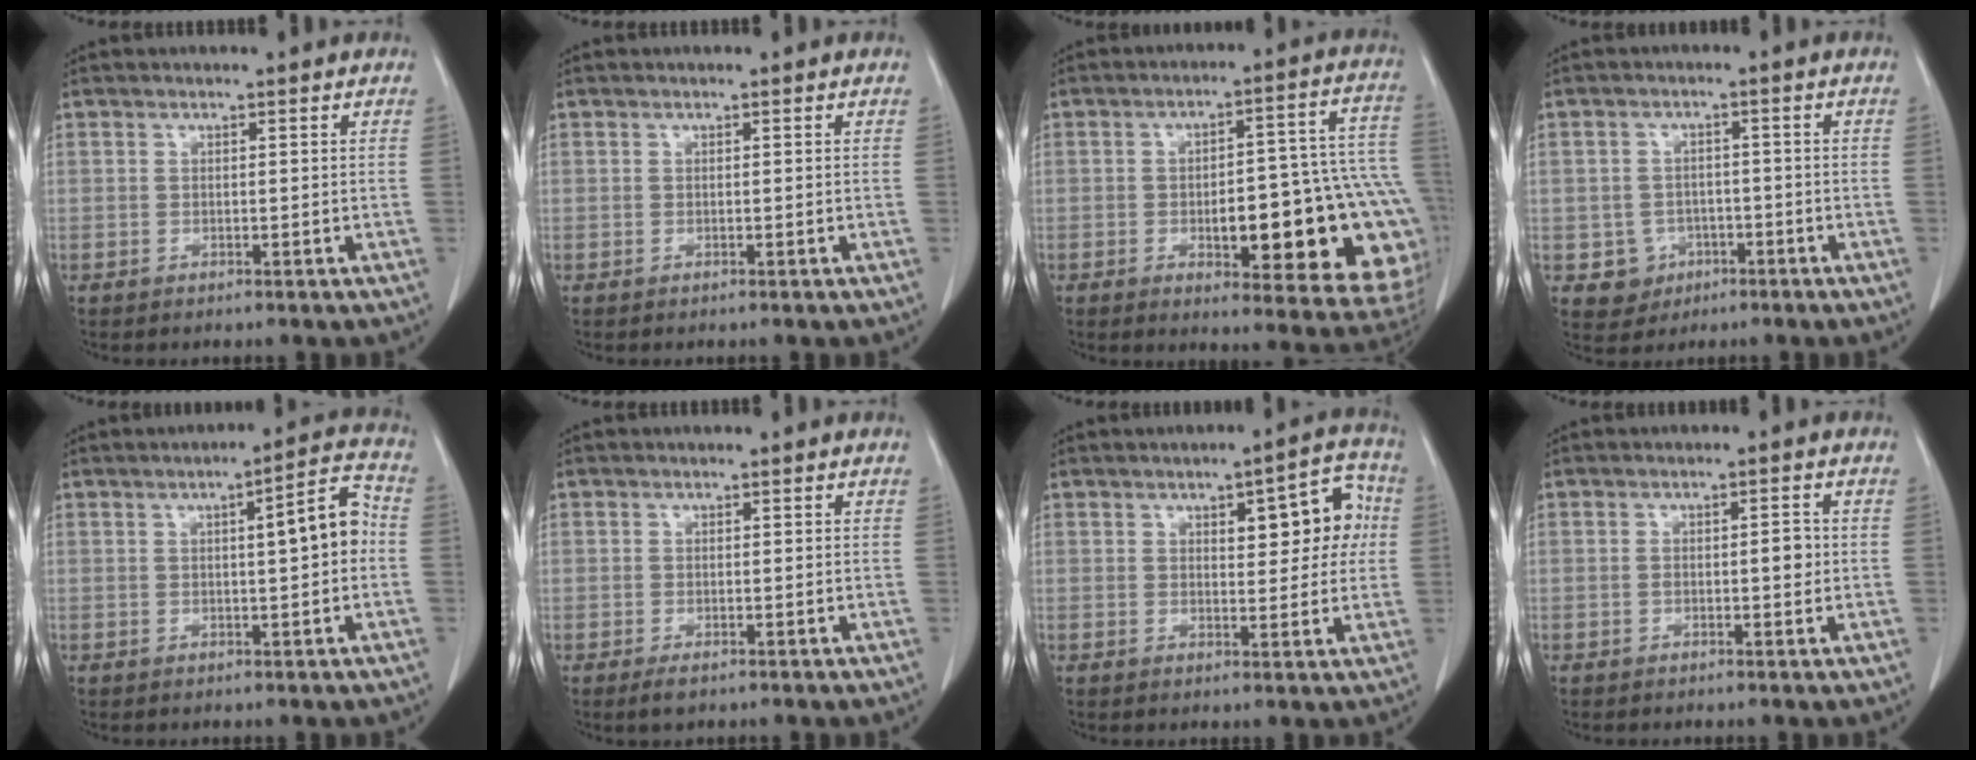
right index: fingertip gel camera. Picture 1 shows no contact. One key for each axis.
{"total": 0.0}
{"total": 22.9, "fx": -4.8, "fy": 5.6, "fz": 21.7, "tx": -0.194, "ty": 0.028, "tz": -0.043}
{"total": 4.8, "fx": -1.7, "fy": 4.4, "fz": 0.4, "tx": 0.000, "ty": 0.012, "tz": -0.018}
{"total": 6.9, "fx": 0.3, "fy": 1.1, "fz": 6.8, "tx": -0.092, "ty": 0.020, "tz": 0.000}
{"total": 1.5, "fx": -0.8, "fy": 0.8, "fz": 0.9, "tx": -0.014, "ty": -0.001, "tz": -0.010}
{"total": 8.6, "fx": 2.1, "fy": 3.2, "fz": 7.7, "tx": -0.084, "ty": 0.027, "tz": 0.025}
{"total": 2.6, "fx": -0.2, "fy": 0.8, "fz": 2.4, "tx": -0.041, "ty": 0.004, "tz": -0.001}